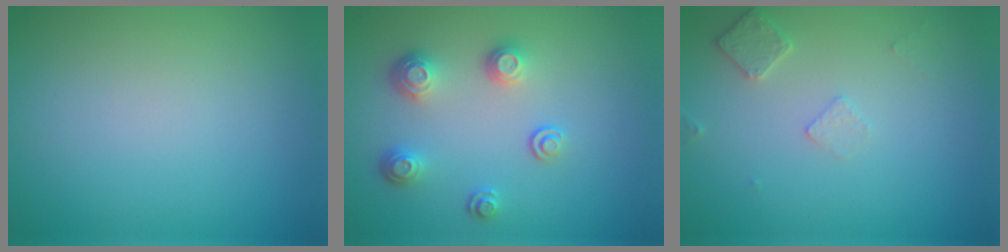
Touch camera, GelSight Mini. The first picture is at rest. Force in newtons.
{"total": 3.2, "press": 2.5, "slide": 2.0}
{"total": 1.8, "press": 1.8, "slide": 0.3}